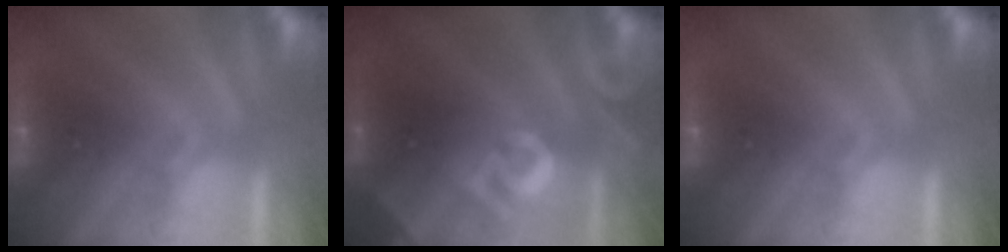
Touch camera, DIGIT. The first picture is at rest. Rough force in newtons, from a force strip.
{"total": 2.6}
{"total": 0.0}